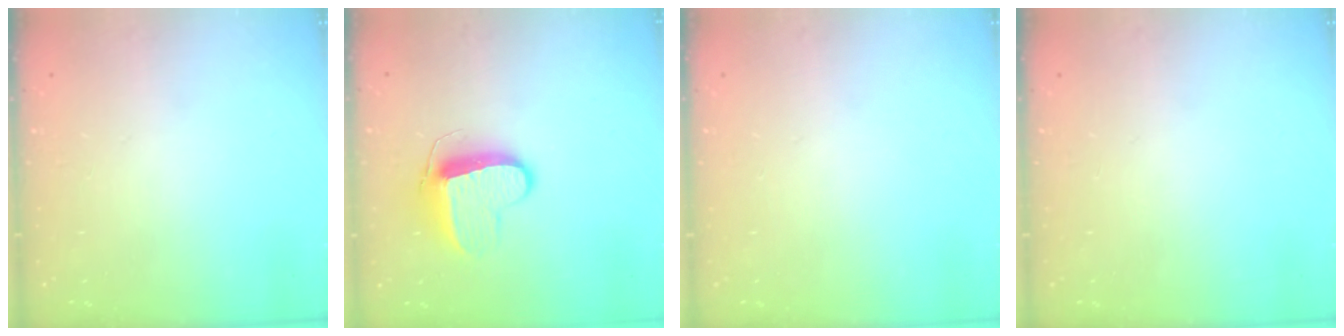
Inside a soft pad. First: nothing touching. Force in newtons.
{"total": 10.3, "press": 10.3, "slide": 0.4}
{"total": 0.0}
{"total": 0.0}